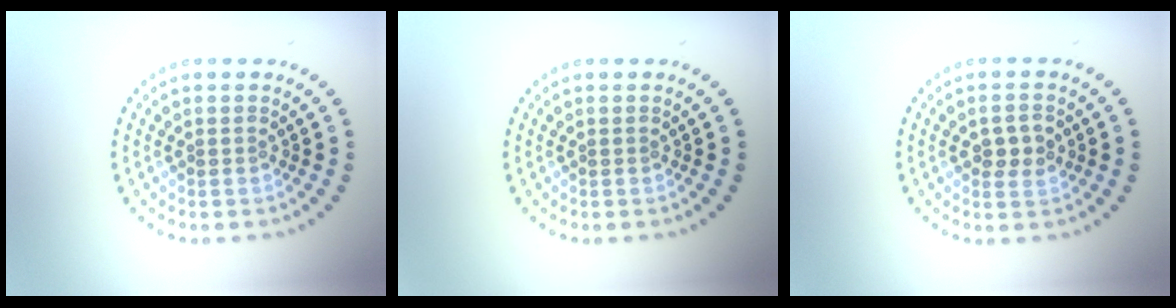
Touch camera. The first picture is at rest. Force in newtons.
{"total": 0.0}
{"total": 2.0, "press": 2.0, "slide": 0.2}